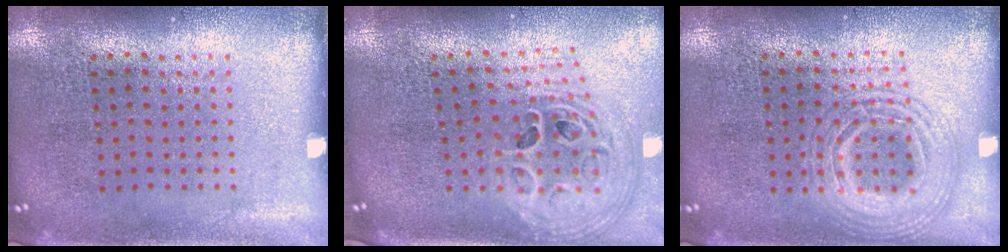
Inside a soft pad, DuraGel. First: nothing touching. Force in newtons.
{"total": 2.9, "press": 2.1, "slide": 2.0}
{"total": 2.1, "press": 2.0, "slide": 0.3}